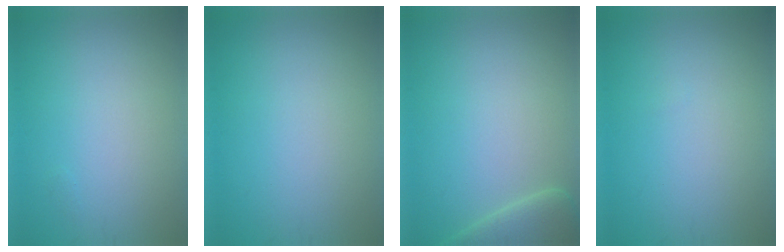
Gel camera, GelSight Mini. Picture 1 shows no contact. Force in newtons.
{"total": 0.0}
{"total": 3.1, "press": 3.1, "slide": 0.4}
{"total": 0.0}